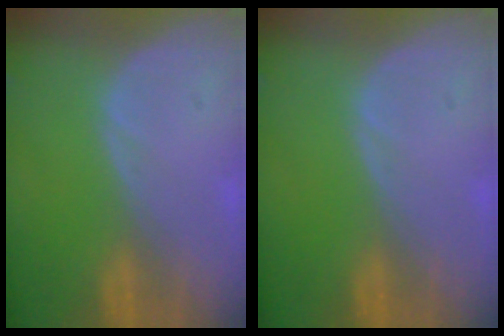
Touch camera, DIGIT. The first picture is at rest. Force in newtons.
{"total": 0.0}